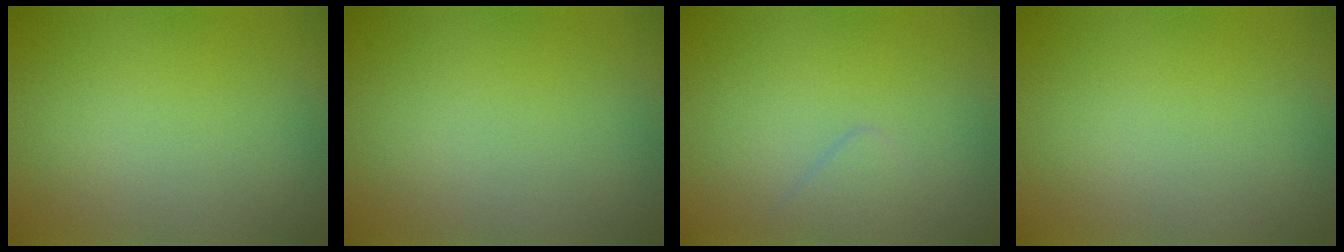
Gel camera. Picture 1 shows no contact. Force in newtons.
{"total": 0.0}
{"total": 1.2, "press": 1.2, "slide": 0.1}
{"total": 0.0}